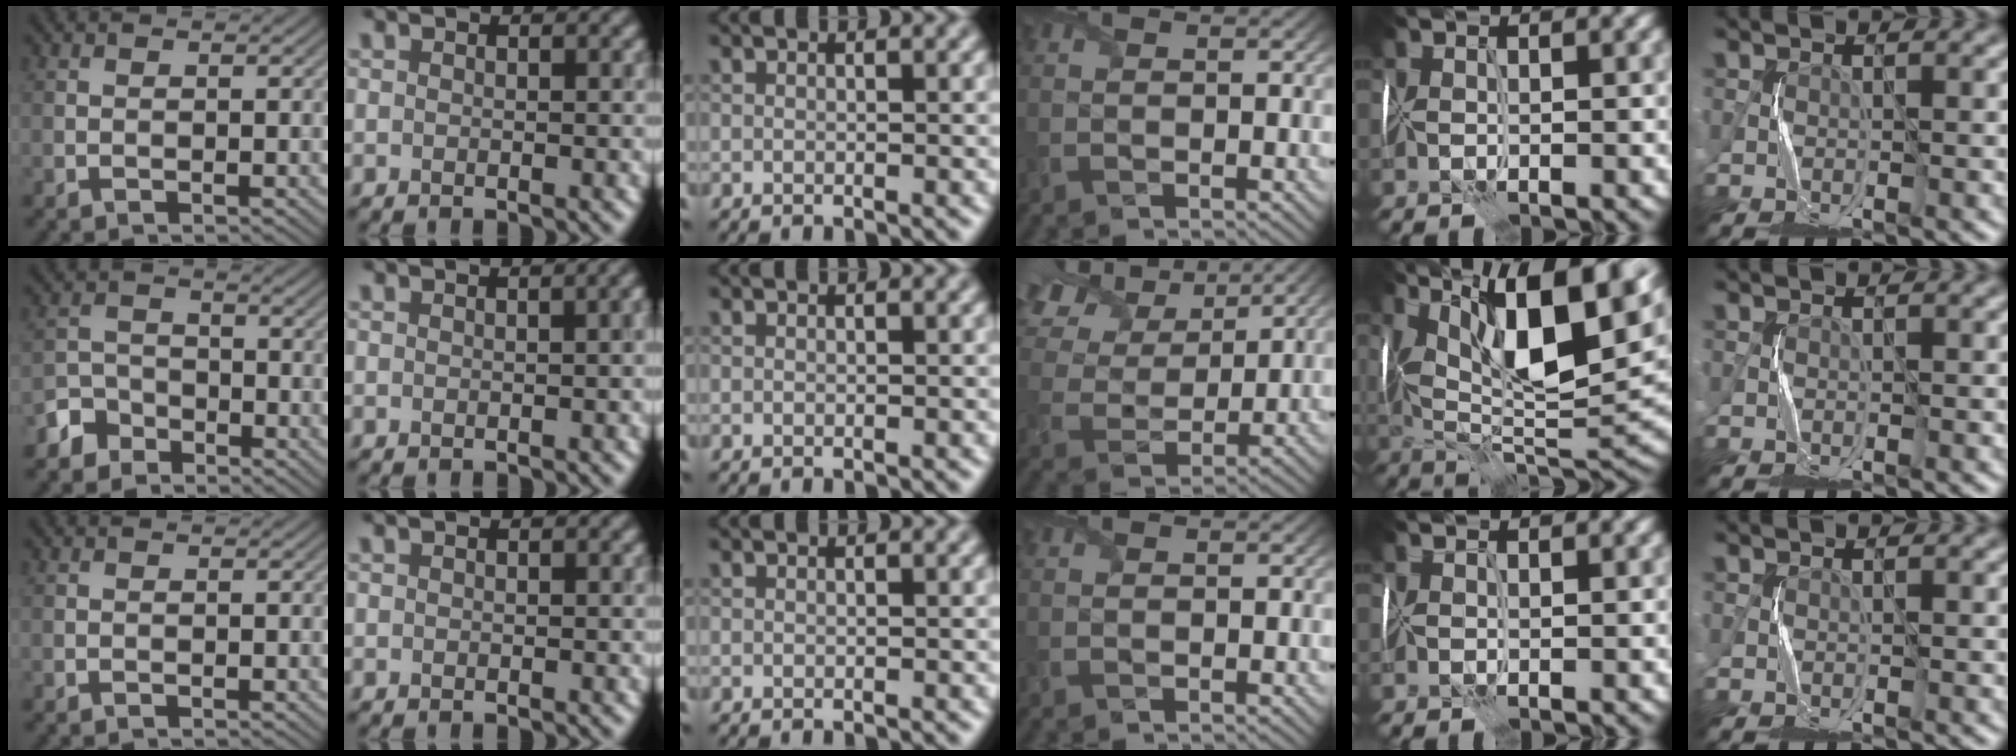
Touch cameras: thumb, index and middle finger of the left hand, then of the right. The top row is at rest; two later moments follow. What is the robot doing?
{"motion": "fold", "object": "tissue"}